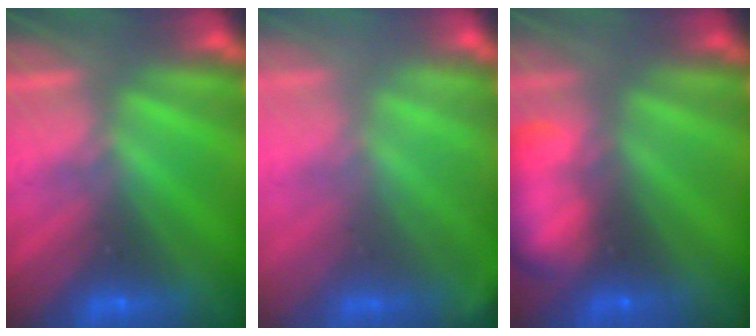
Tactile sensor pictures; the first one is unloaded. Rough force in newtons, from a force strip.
{"total": 1.8}
{"total": 7.7}